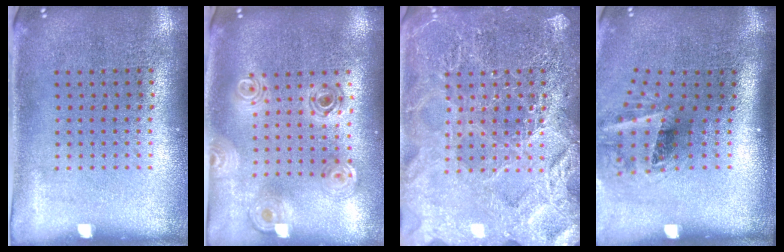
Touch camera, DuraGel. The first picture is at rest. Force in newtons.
{"total": 1.0, "press": 1.0, "slide": 0.2}
{"total": 3.9, "press": 3.9, "slide": 0.5}
{"total": 1.9, "press": 1.2, "slide": 1.4}